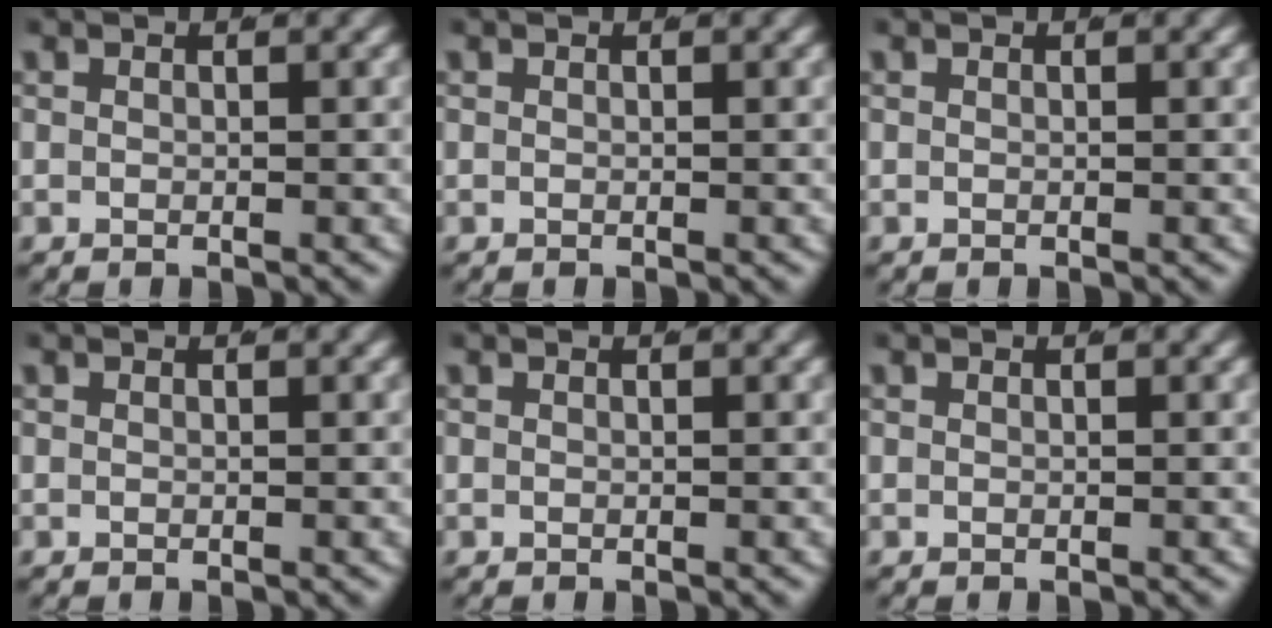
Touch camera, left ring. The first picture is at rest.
{"total": 0.0}
{"total": 0.0}
{"total": 0.0}
{"total": 0.0}
{"total": 1.0, "force": [-0.2, -1.0, -0.3], "torque": [0.011, -0.012, 0.007]}